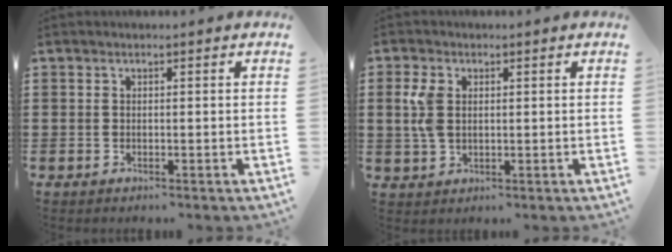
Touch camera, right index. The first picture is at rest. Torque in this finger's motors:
{"motor_torque": [0.17, -0.06, 0.13, 0.09]}